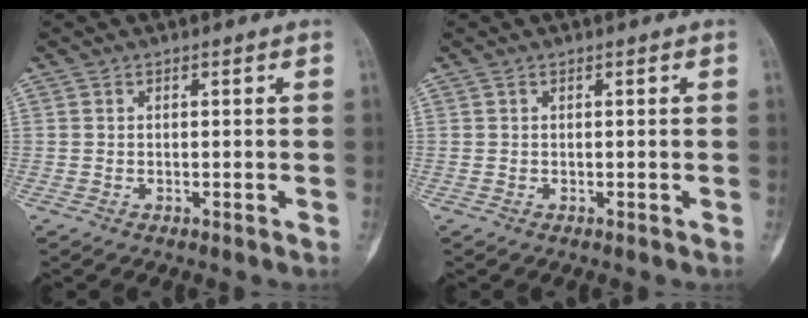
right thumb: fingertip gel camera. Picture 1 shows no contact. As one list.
[{"total": 0.0}]